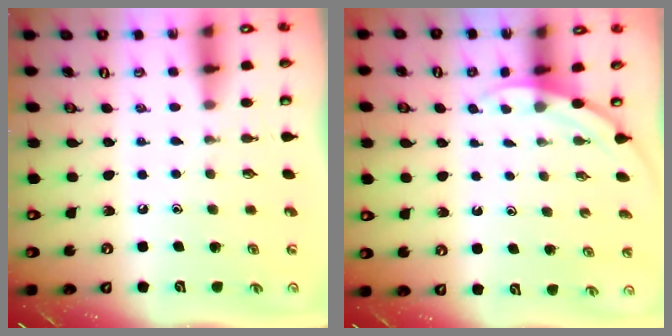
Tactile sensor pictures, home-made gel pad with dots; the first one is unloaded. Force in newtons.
{"total": 2.6, "press": 2.6, "slide": 0.1}